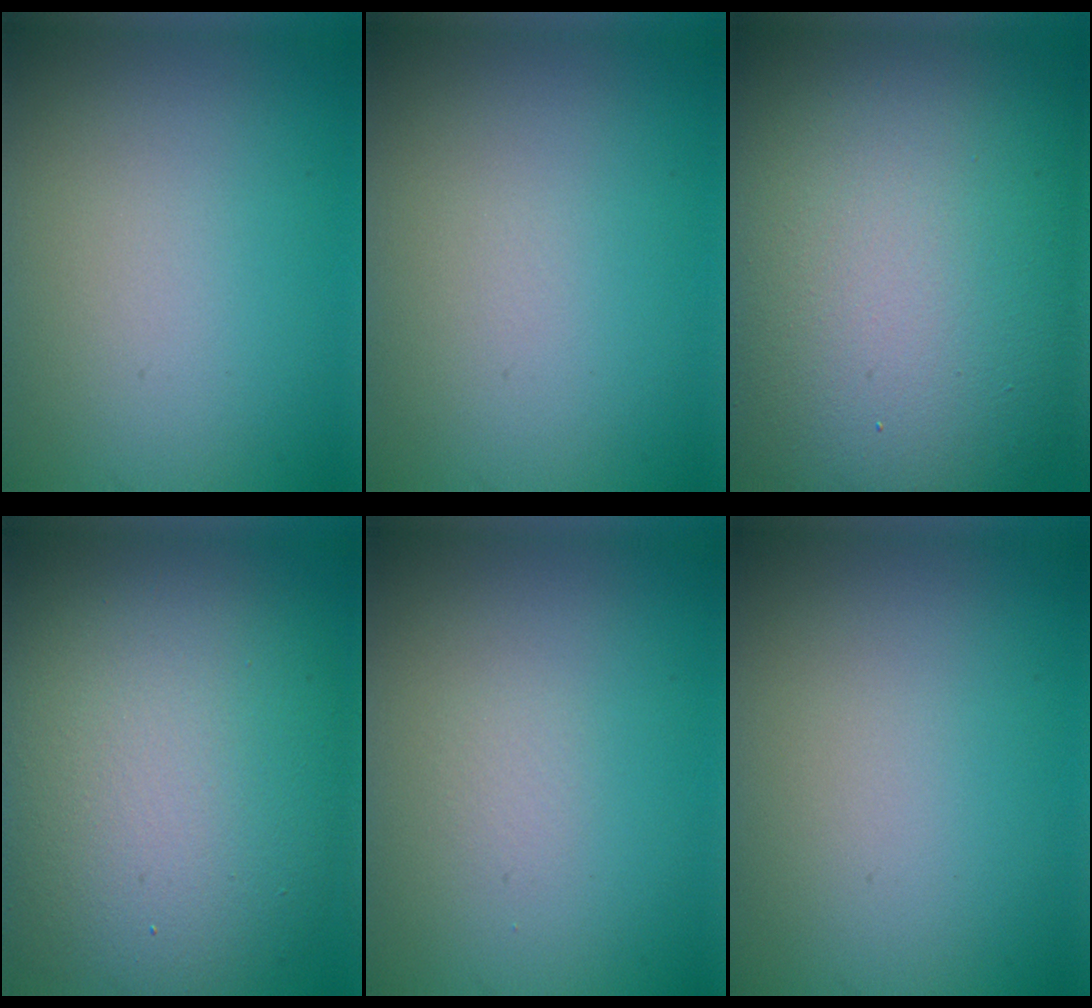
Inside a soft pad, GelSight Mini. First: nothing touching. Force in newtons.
{"total": 0.0}
{"total": 19.4, "press": 19.4, "slide": 0.9}
{"total": 13.8, "press": 13.7, "slide": 1.4}
{"total": 0.6, "press": 0.6, "slide": 0.1}
{"total": 0.0}